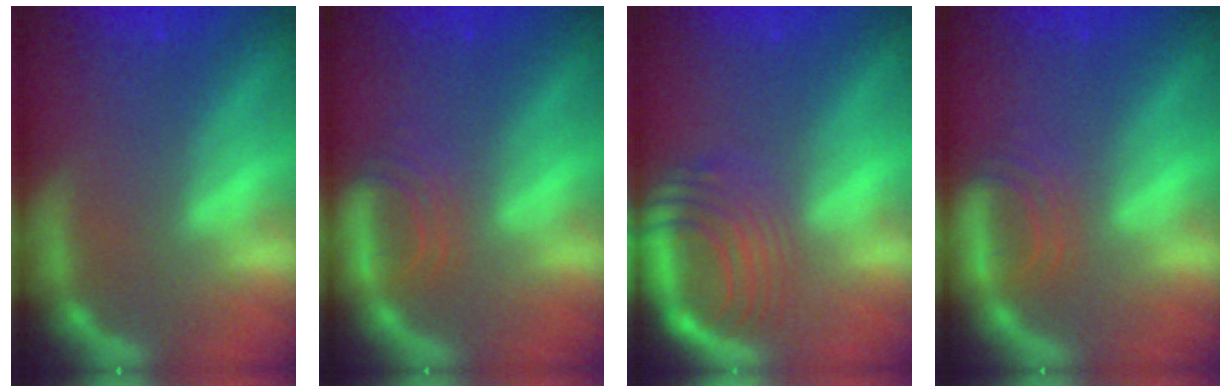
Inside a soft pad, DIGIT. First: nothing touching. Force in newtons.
{"total": 2.9}
{"total": 8.1}
{"total": 2.9}